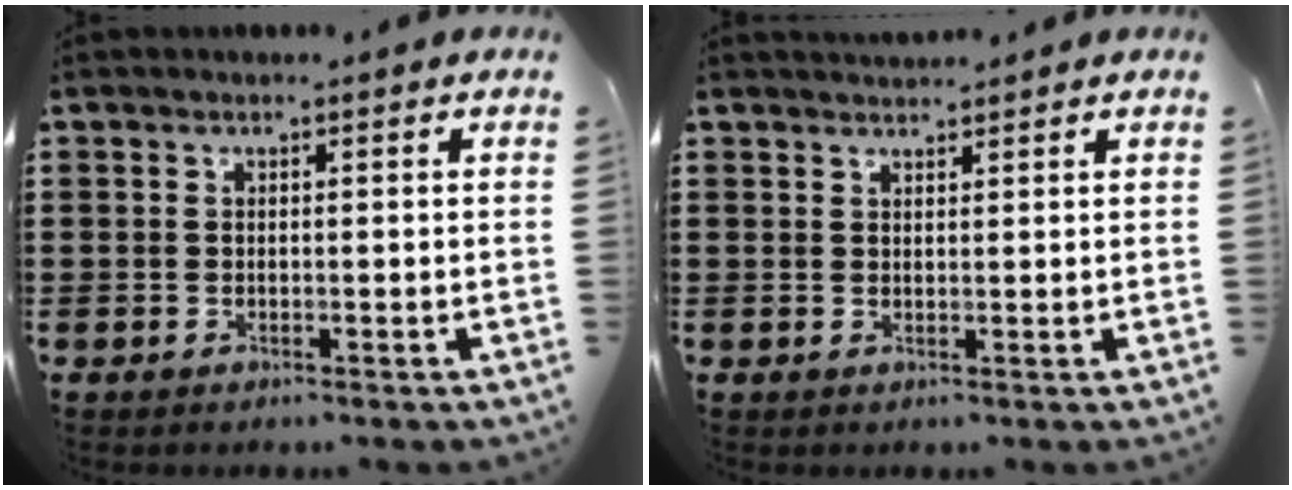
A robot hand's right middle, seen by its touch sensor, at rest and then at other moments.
{"total": 1.4, "force": [1.4, 0.0, -0.1], "torque": [-0.002, 0.000, 0.027]}